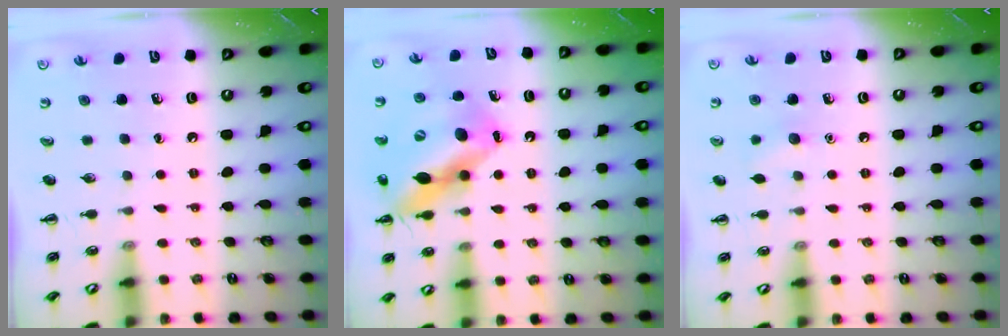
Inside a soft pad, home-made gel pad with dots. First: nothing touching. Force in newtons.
{"total": 16.2, "press": 15.8, "slide": 3.6}
{"total": 6.0, "press": 5.8, "slide": 1.6}